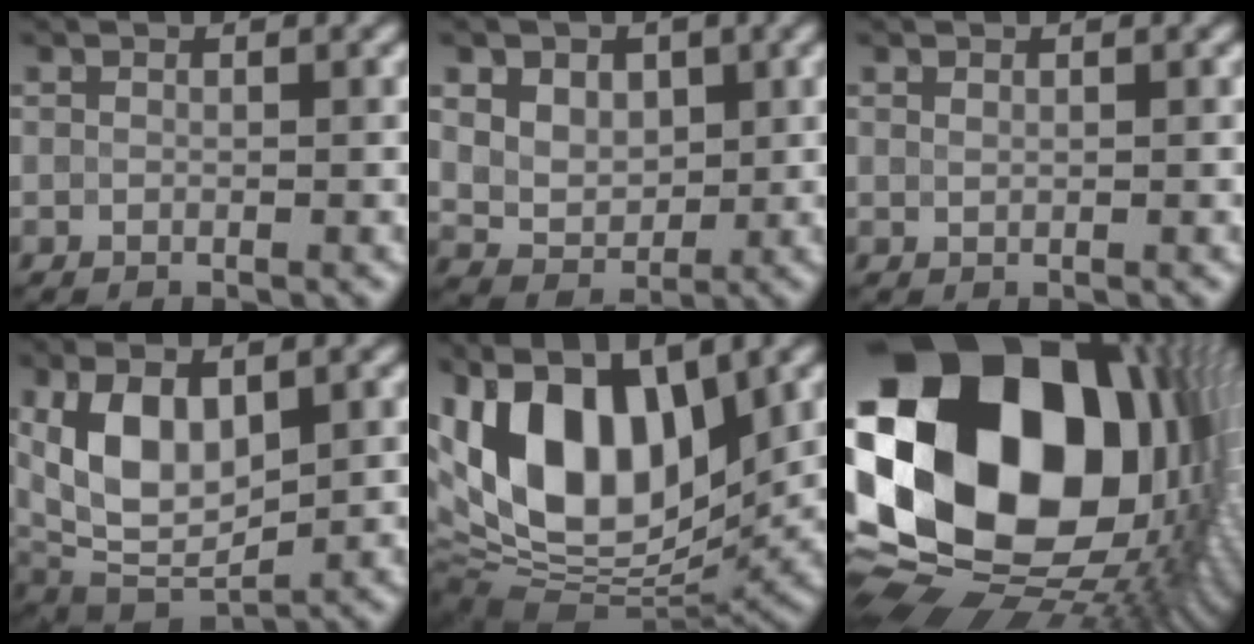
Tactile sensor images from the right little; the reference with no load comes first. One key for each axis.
{"total": 6.8, "fx": 2.8, "fy": 5.1, "fz": 3.6, "tx": -0.057, "ty": 0.021, "tz": 0.043}
{"total": 0.6, "fx": 0.4, "fy": 0.3, "fz": 0.4, "tx": -0.005, "ty": 0.000, "tz": 0.007}
{"total": 9.6, "fx": 1.5, "fy": 5.2, "fz": 8.0, "tx": -0.157, "ty": 0.000, "tz": 0.027}
{"total": 14.0, "fx": 2.4, "fy": 7.6, "fz": 11.5, "tx": -0.217, "ty": 0.006, "tz": 0.034}
{"total": 23.0, "fx": 3.8, "fy": 15.6, "fz": 16.4, "tx": -0.320, "ty": -0.022, "tz": 0.084}